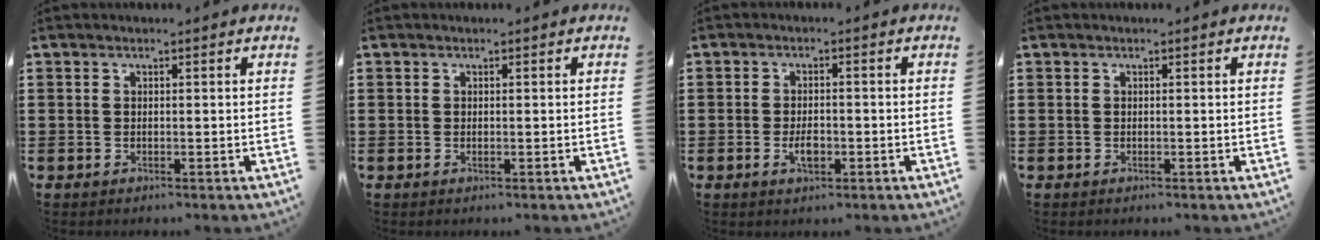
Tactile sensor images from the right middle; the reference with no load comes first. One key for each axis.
{"total": 0.0}
{"total": 3.3, "fx": -1.2, "fy": 1.4, "fz": 2.8, "tx": -0.050, "ty": -0.005, "tz": -0.023}
{"total": 0.0}